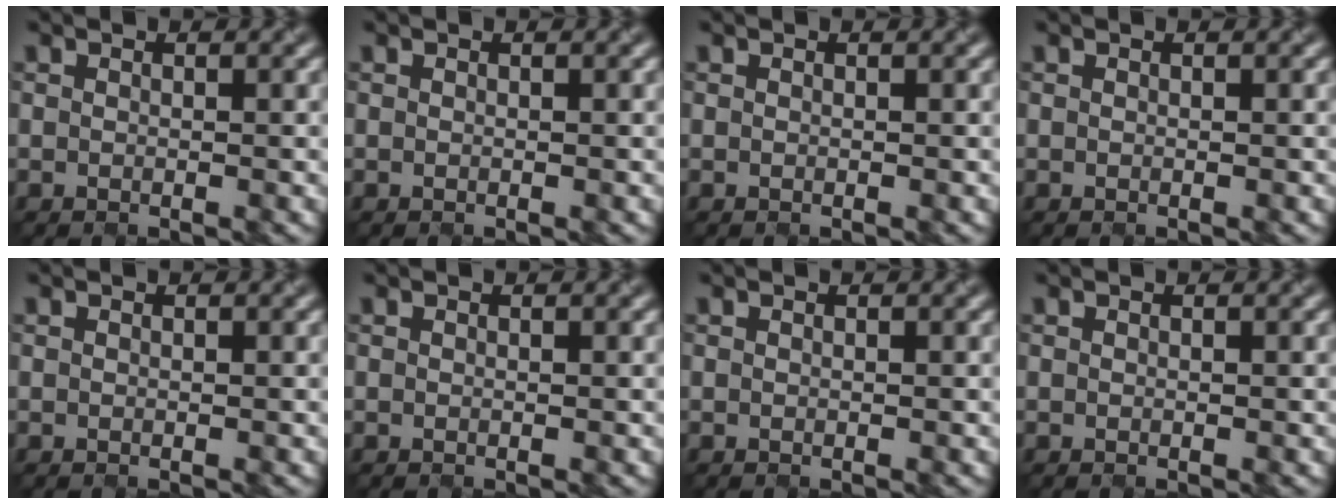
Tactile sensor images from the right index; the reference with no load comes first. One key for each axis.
{"total": 0.0}
{"total": 0.0}
{"total": 0.0}
{"total": 0.0}
{"total": 0.0}
{"total": 0.0}
{"total": 0.0}